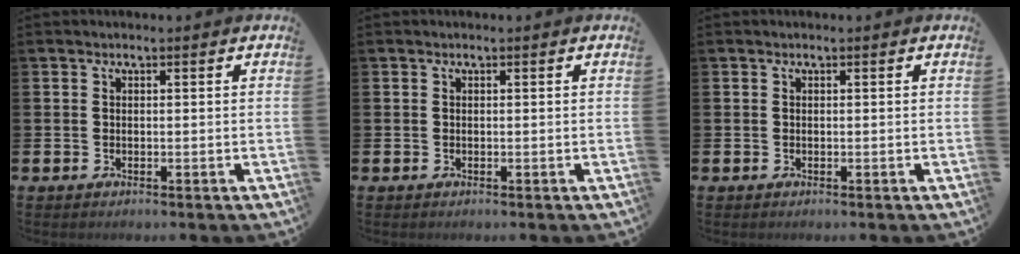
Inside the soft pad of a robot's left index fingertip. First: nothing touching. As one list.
[{"total": 0.0}, {"total": 0.0}]